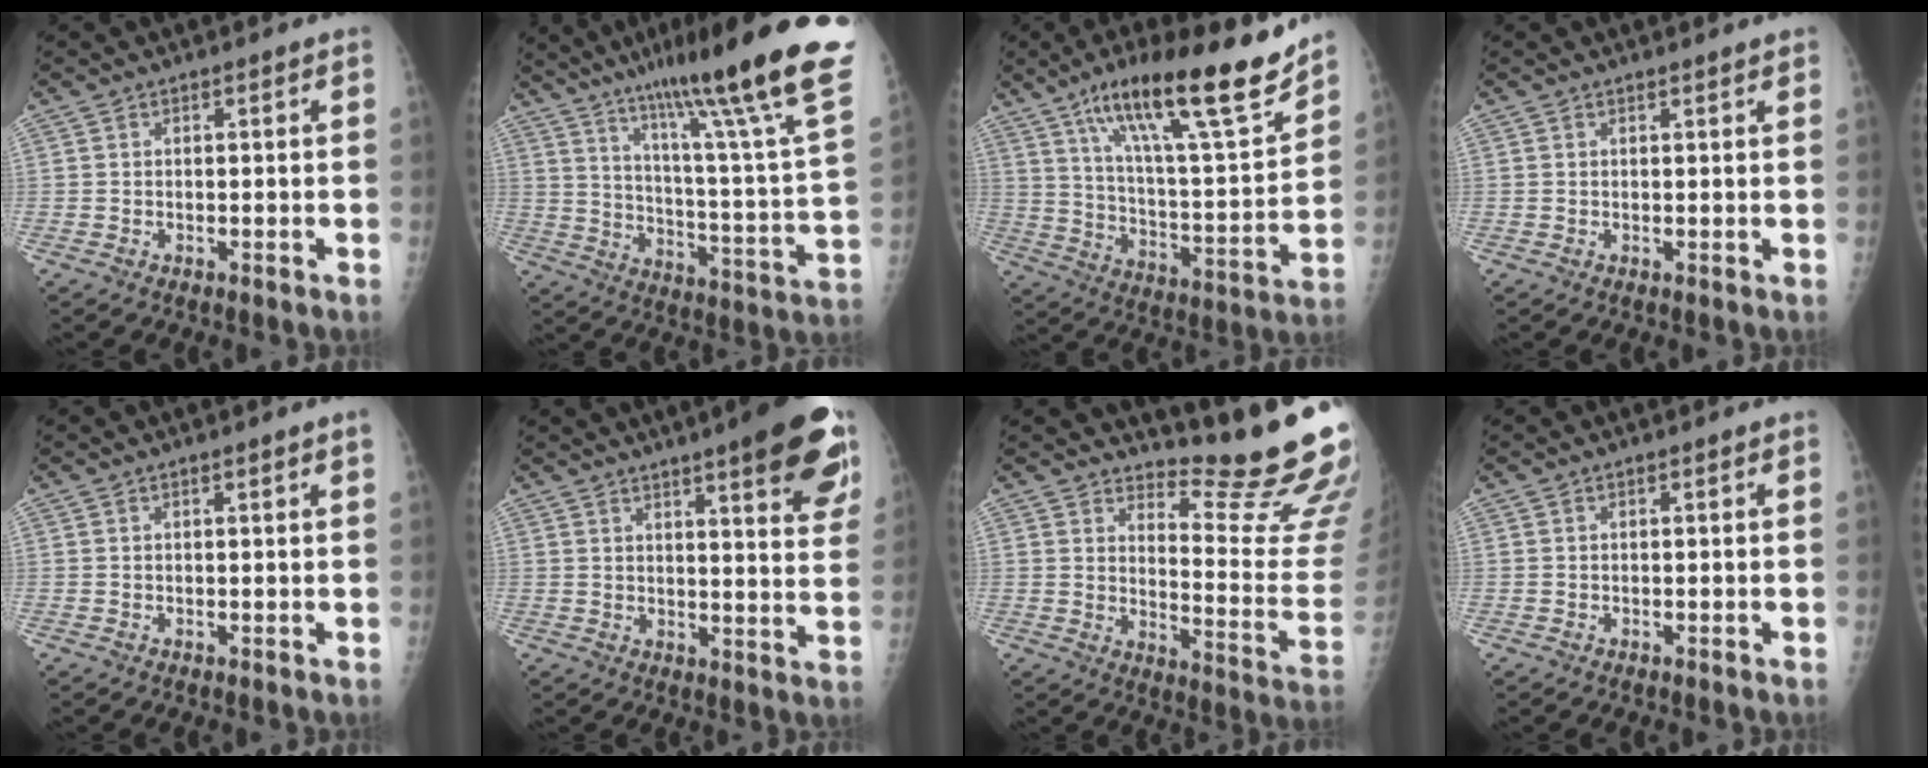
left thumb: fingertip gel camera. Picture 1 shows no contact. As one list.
[{"total": 30.2, "force": [20.1, 2.4, 22.3], "torque": [-0.295, -0.084, 0.301]}, {"total": 24.1, "force": [16.4, 4.2, 17.1], "torque": [-0.255, -0.065, 0.273]}, {"total": 1.3, "force": [1.2, 0.0, 0.6], "torque": [-0.005, 0.001, 0.016]}, {"total": 1.2, "force": [0.6, -0.2, 1.0], "torque": [-0.019, -0.001, 0.008]}, {"total": 17.5, "force": [10.7, 3.4, 13.4], "torque": [-0.146, -0.044, 0.128]}, {"total": 17.1, "force": [16.0, 0.4, 5.8], "torque": [-0.058, -0.206, 0.206]}, {"total": 0.0}]